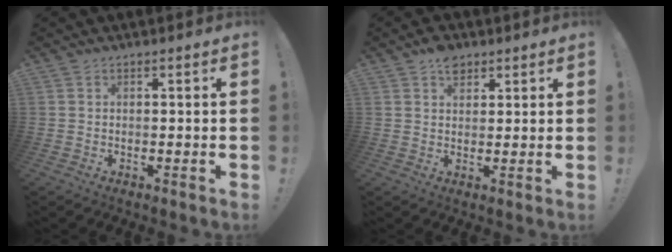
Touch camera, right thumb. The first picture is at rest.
{"total": 5.2, "force": [3.3, 3.4, 2.3], "torque": [-0.023, -0.011, 0.059]}